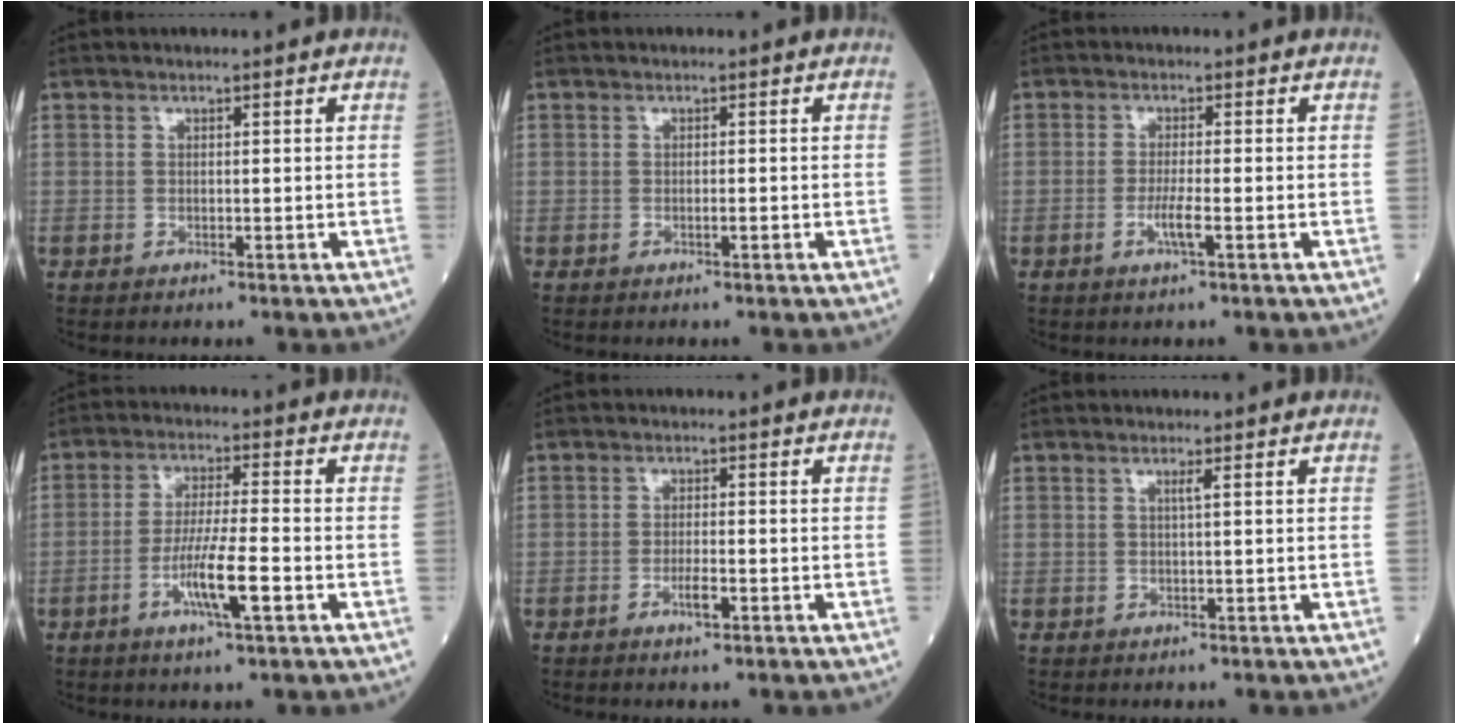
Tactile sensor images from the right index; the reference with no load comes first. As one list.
[{"total": 0.5, "force": [-0.2, 0.0, 0.5], "torque": [-0.008, 0.001, -0.003]}, {"total": 2.7, "force": [-1.0, -0.1, 2.5], "torque": [-0.052, -0.004, -0.020]}, {"total": 7.8, "force": [-3.0, 0.2, 7.2], "torque": [-0.134, -0.008, -0.057]}, {"total": 2.4, "force": [-1.3, 0.3, 2.0], "torque": [-0.035, 0.000, -0.023]}, {"total": 0.8, "force": [0.2, -0.3, 0.7], "torque": [-0.018, -0.001, 0.007]}]